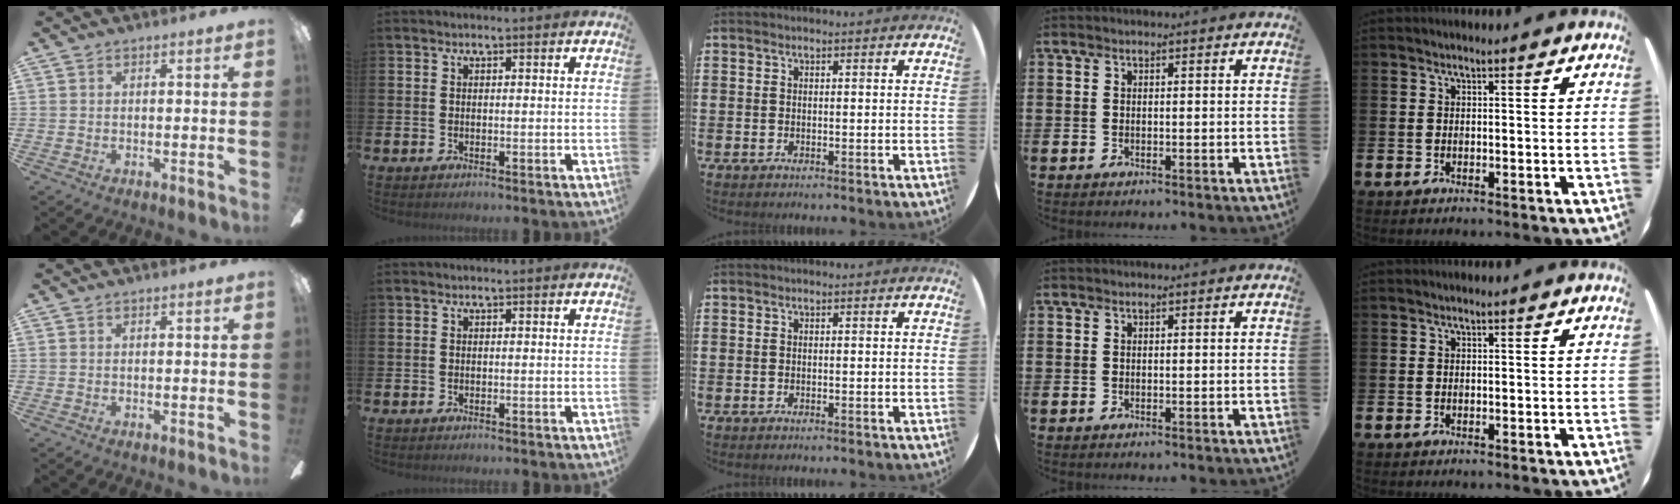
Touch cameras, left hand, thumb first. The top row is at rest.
{}